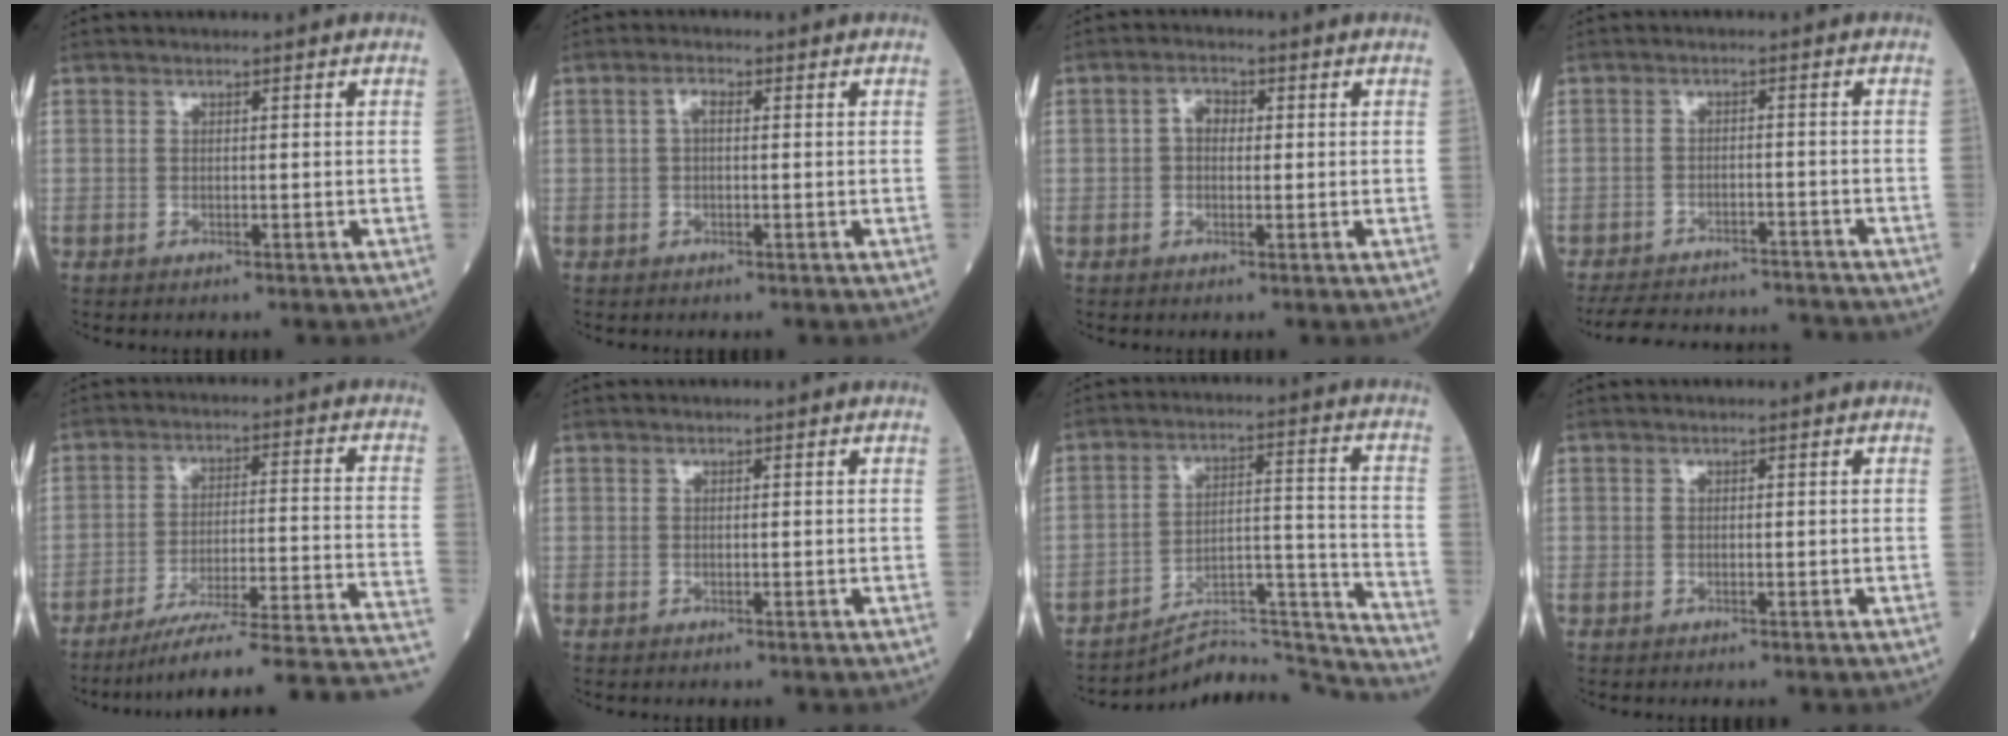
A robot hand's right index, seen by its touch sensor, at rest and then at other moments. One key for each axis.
{"total": 1.8, "fx": 0.3, "fy": 0.7, "fz": 1.7, "tx": -0.033, "ty": 0.007, "tz": 0.005}
{"total": 2.6, "fx": 0.2, "fy": 1.7, "fz": 1.9, "tx": -0.033, "ty": 0.014, "tz": 0.002}
{"total": 15.2, "fx": -14.3, "fy": 3.4, "fz": 3.9, "tx": -0.083, "ty": 0.003, "tz": -0.190}
{"total": 21.7, "fx": -18.6, "fy": -0.5, "fz": 11.2, "tx": -0.090, "ty": 0.001, "tz": -0.261}
{"total": 0.0}
{"total": 15.6, "fx": -15.6, "fy": -0.2, "fz": 0.5, "tx": 0.007, "ty": 0.062, "tz": -0.234}
{"total": 0.0}